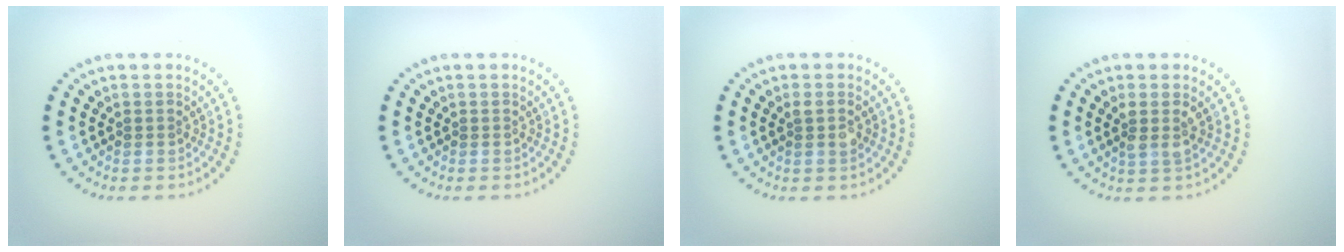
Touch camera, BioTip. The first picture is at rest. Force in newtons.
{"total": 0.0}
{"total": 1.6, "press": 1.6, "slide": 0.4}
{"total": 1.7, "press": 1.5, "slide": 0.7}